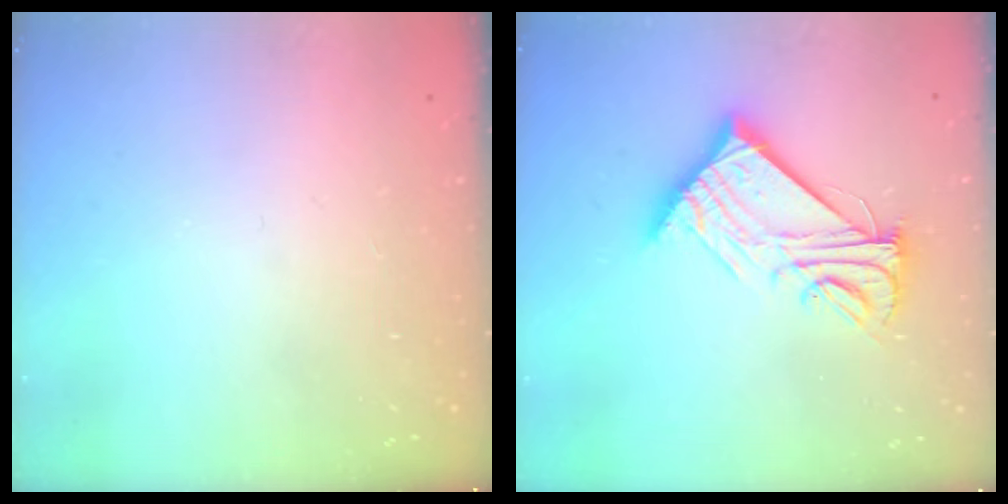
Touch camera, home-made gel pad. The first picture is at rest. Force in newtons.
{"total": 13.1, "press": 13.1, "slide": 0.7}